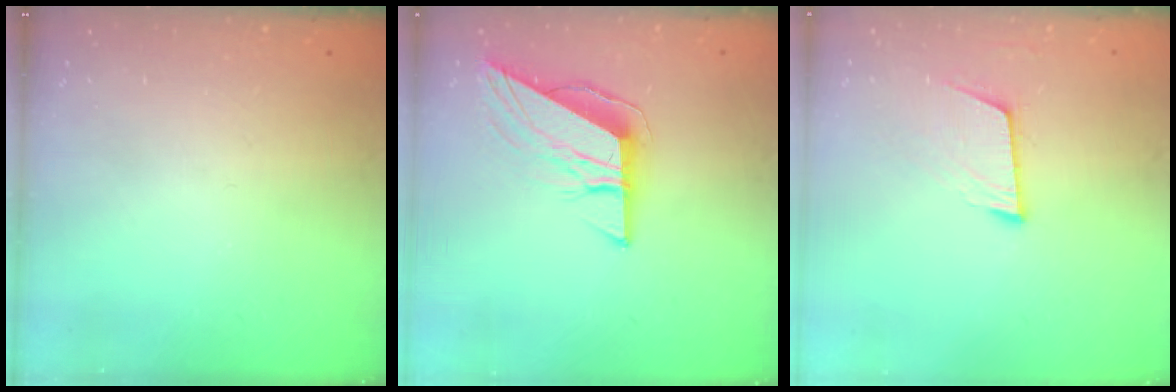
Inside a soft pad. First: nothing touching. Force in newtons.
{"total": 9.4, "press": 9.4, "slide": 0.4}
{"total": 6.7, "press": 6.4, "slide": 2.0}